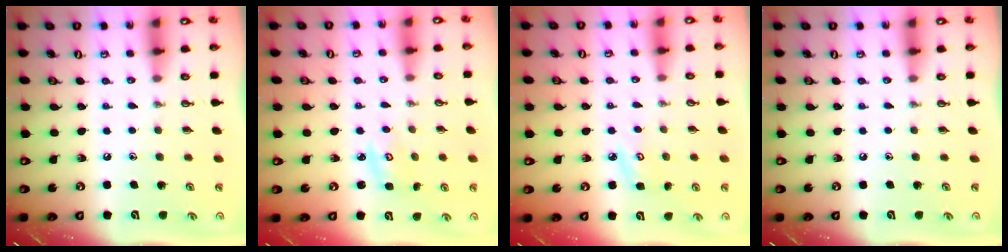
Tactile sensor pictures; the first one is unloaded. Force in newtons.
{"total": 3.0, "press": 3.0, "slide": 0.4}
{"total": 5.4, "press": 5.4, "slide": 0.5}
{"total": 0.0}